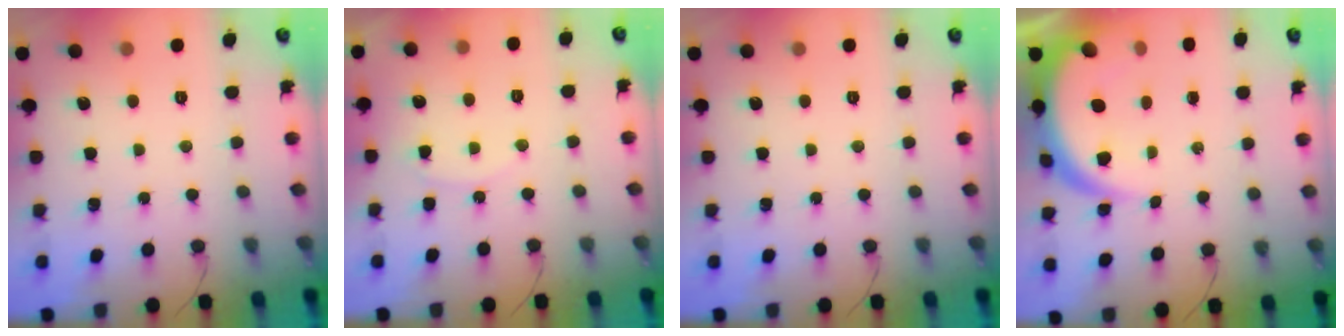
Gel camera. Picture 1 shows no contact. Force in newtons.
{"total": 5.8, "press": 5.8, "slide": 0.6}
{"total": 0.0}
{"total": 8.0, "press": 8.0, "slide": 0.4}